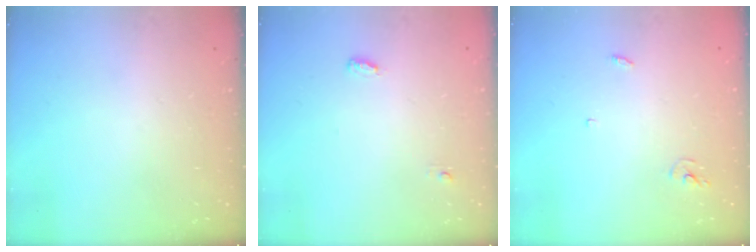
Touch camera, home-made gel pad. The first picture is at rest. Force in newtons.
{"total": 3.9, "press": 3.8, "slide": 1.0}
{"total": 2.9, "press": 2.9, "slide": 0.2}